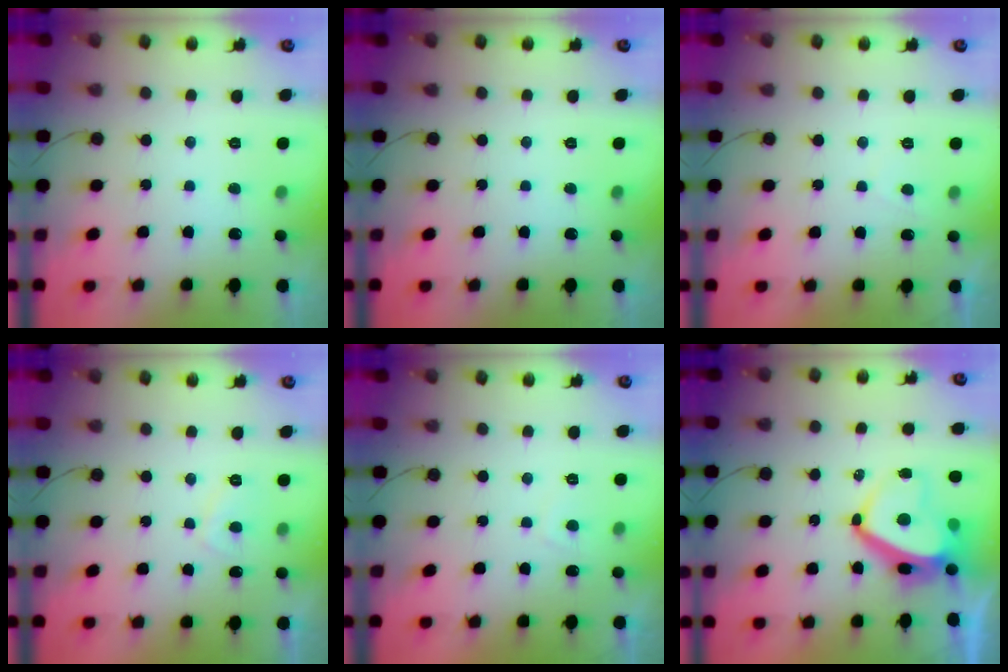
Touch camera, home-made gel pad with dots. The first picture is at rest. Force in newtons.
{"total": 0.0}
{"total": 2.0, "press": 1.9, "slide": 0.7}
{"total": 2.4, "press": 2.4, "slide": 0.6}
{"total": 0.8, "press": 0.6, "slide": 0.5}
{"total": 10.4, "press": 10.3, "slide": 0.9}